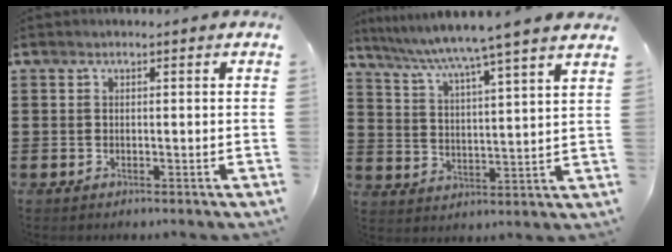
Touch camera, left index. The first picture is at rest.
{"total": 6.1, "force": [5.2, -1.7, 2.7], "torque": [-0.074, -0.043, 0.081]}